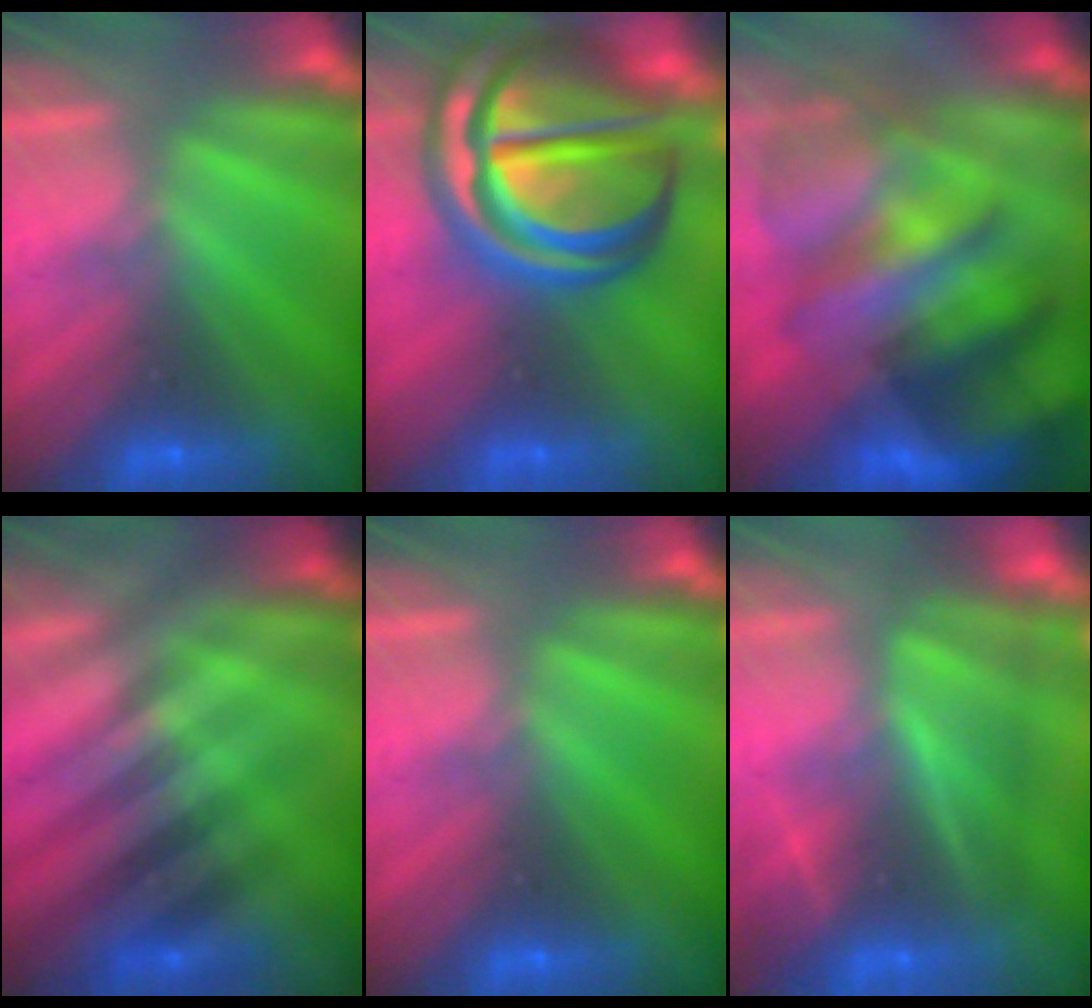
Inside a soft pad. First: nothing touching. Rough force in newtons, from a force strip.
{"total": 7.2}
{"total": 8.2}
{"total": 2.6}
{"total": 0.0}
{"total": 4.1}